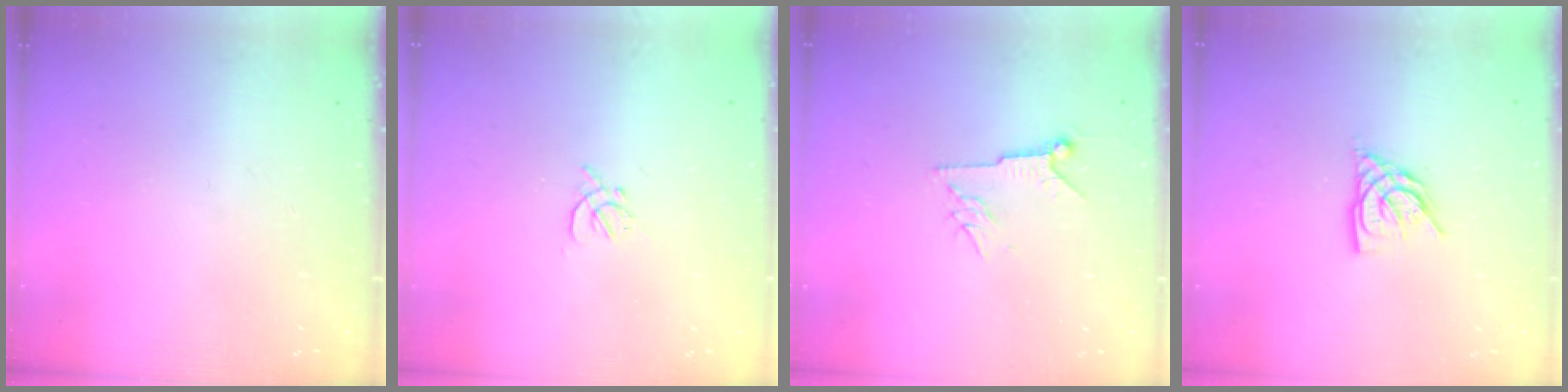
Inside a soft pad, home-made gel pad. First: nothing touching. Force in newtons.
{"total": 1.9, "press": 1.8, "slide": 0.5}
{"total": 6.6, "press": 6.5, "slide": 1.1}
{"total": 8.1, "press": 8.0, "slide": 1.0}